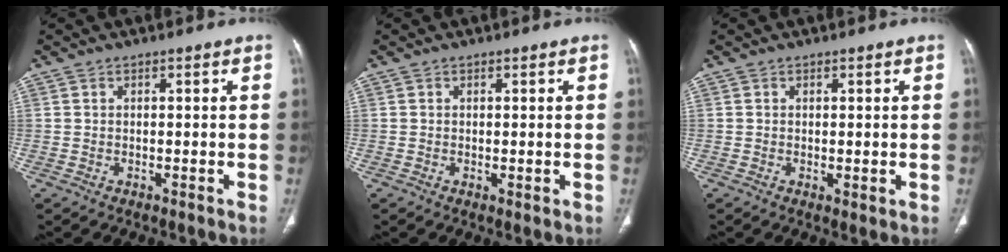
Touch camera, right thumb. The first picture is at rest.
{"total": 0.8, "force": [0.0, 0.3, 0.8], "torque": [-0.017, -0.006, 0.001]}
{"total": 1.4, "force": [-0.1, 0.5, 1.3], "torque": [-0.025, -0.008, 0.002]}